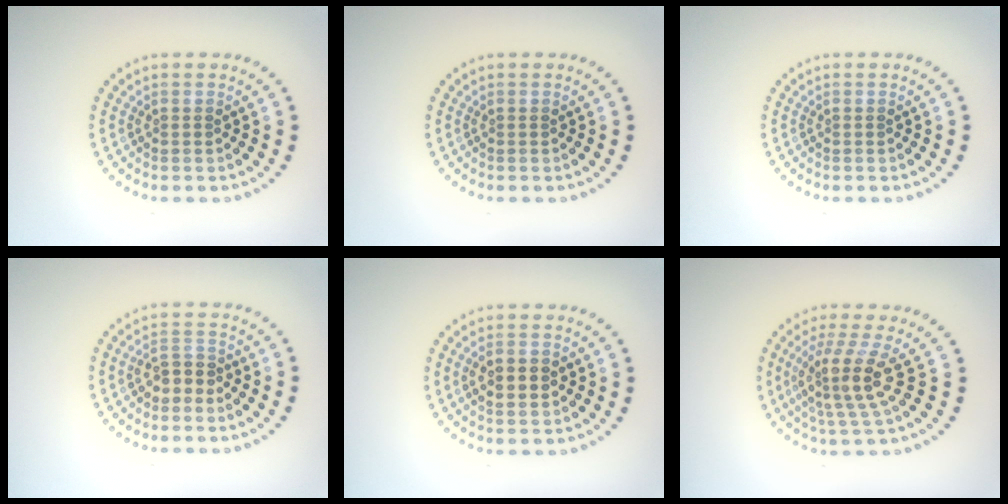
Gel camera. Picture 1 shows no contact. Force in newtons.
{"total": 0.0}
{"total": 0.0}
{"total": 2.0, "press": 1.8, "slide": 0.8}
{"total": 2.5, "press": 2.4, "slide": 0.2}
{"total": 4.1, "press": 3.1, "slide": 2.7}